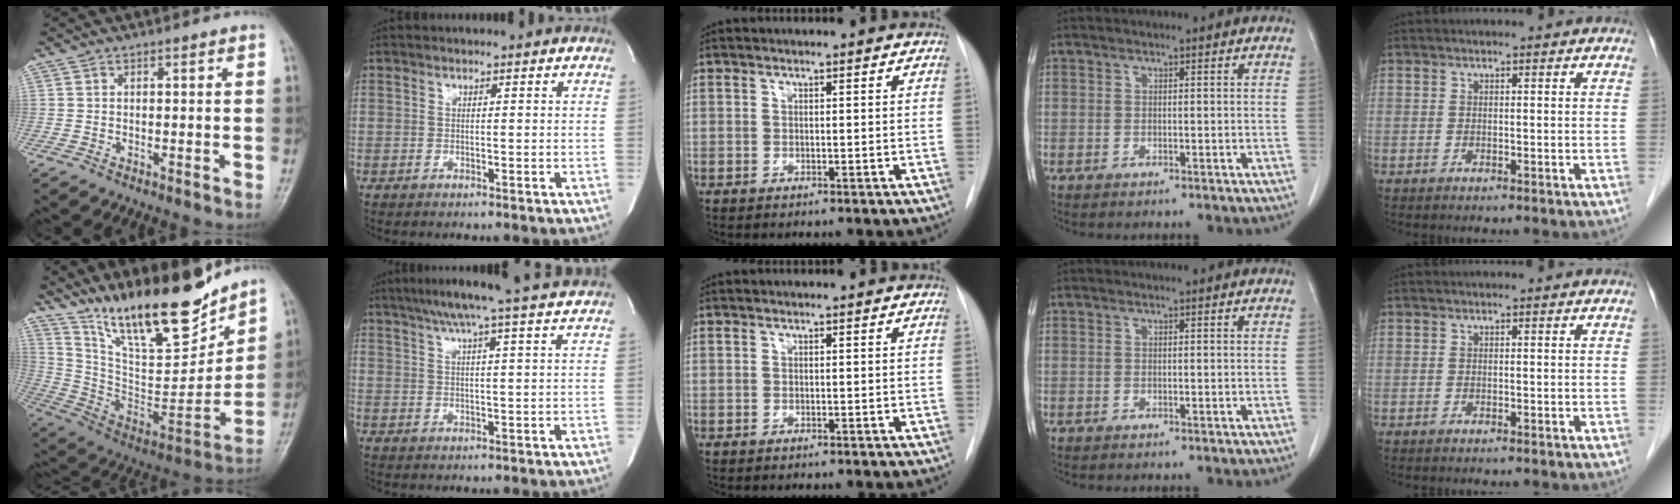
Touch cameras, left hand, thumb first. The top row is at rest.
{"thumb": {"total": 22.9, "force": [17.9, 6.1, 13.0], "torque": [-0.173, -0.108, 0.317]}, "index": {"total": 11.5, "force": [9.8, -1.4, 5.9], "torque": [-0.099, 0.009, 0.126]}}